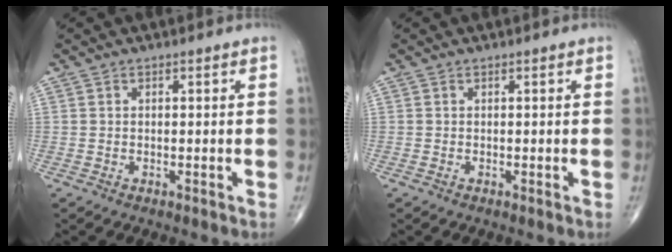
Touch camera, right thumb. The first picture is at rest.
{"total": 0.0}